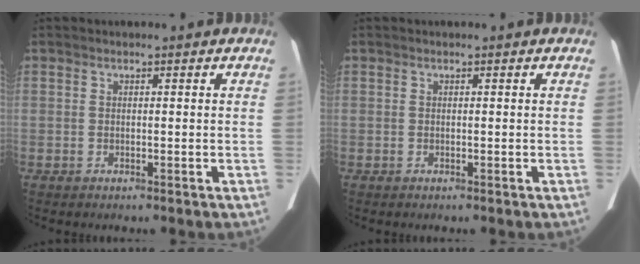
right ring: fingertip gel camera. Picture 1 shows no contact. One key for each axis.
{"total": 0.0}